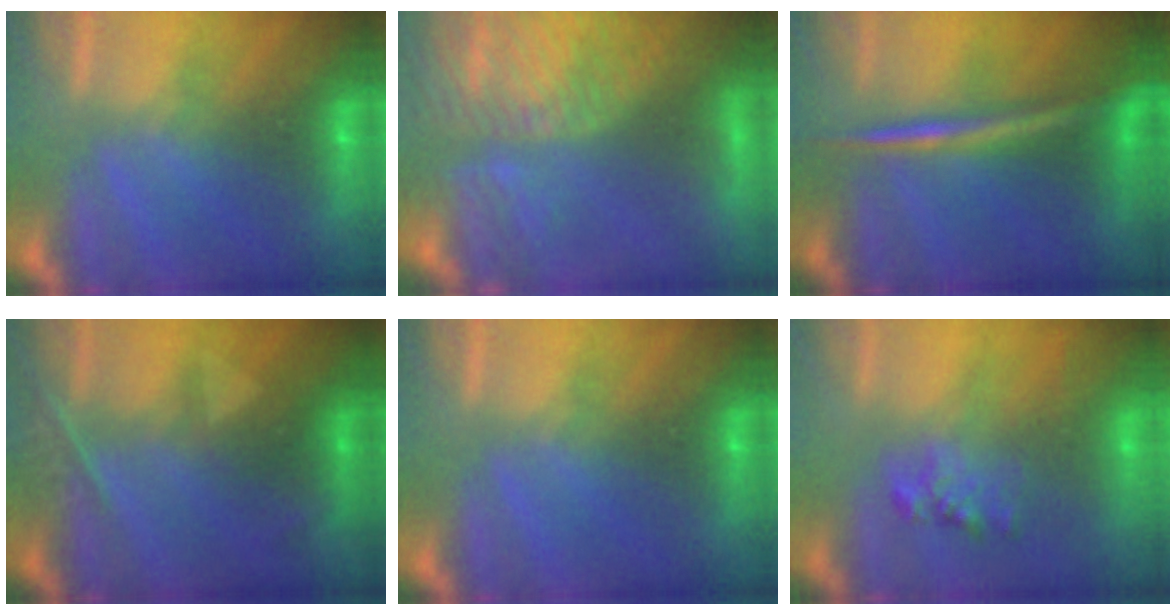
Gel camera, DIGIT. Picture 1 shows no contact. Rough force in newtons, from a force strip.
{"total": 6.6}
{"total": 2.9}
{"total": 2.4}
{"total": 0.0}
{"total": 2.2}